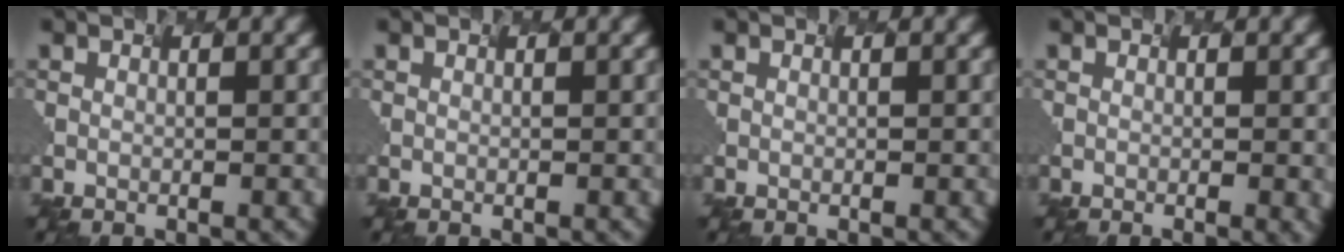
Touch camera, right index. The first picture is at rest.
{"total": 0.0}
{"total": 0.0}
{"total": 1.6, "force": [-0.3, 0.5, 1.5], "torque": [-0.006, 0.001, -0.001]}